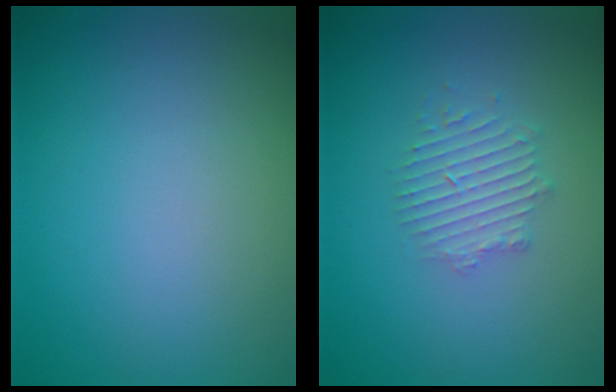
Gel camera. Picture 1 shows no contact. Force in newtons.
{"total": 2.4, "press": 2.4, "slide": 0.3}